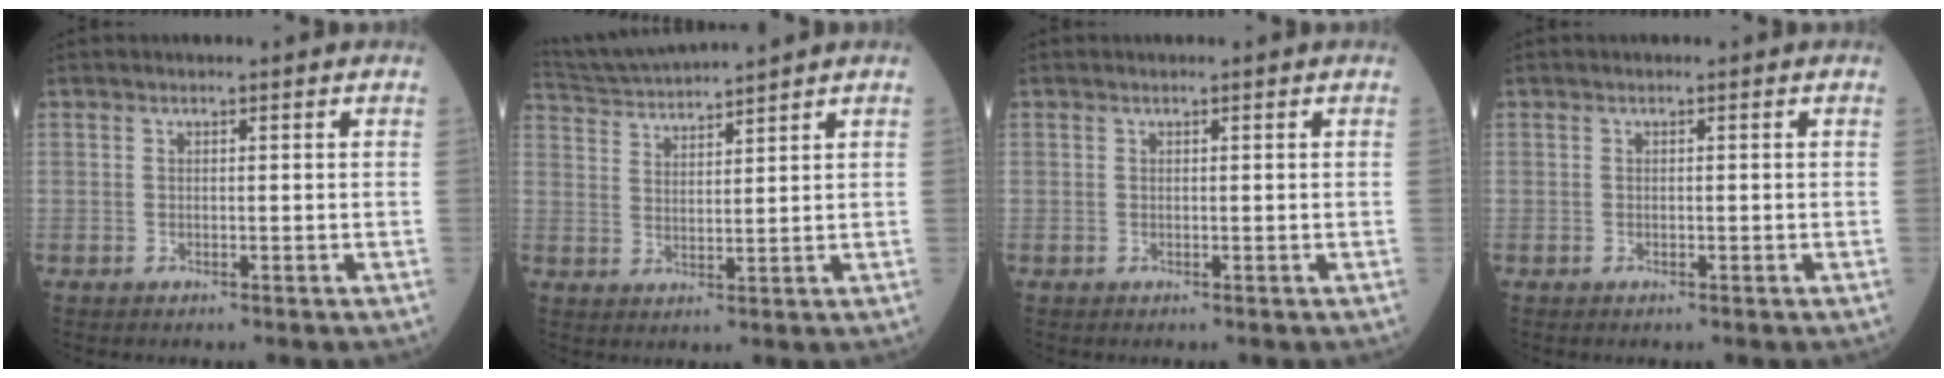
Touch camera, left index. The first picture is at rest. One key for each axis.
{"total": 7.7, "fx": 7.4, "fy": -1.5, "fz": 1.8, "tx": -0.045, "ty": 0.014, "tz": 0.143}
{"total": 0.0}
{"total": 0.0}